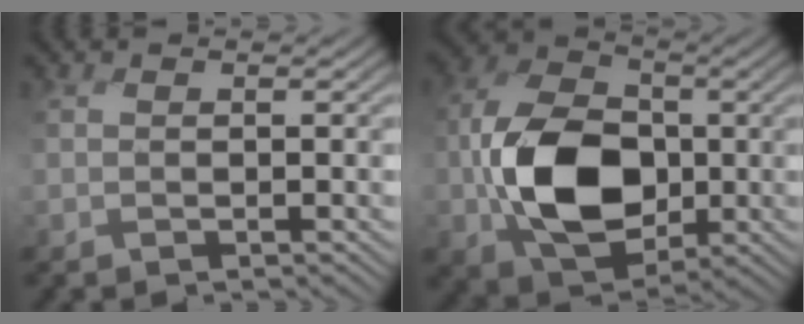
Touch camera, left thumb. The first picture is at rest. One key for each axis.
{"total": 11.8, "fx": -2.1, "fy": 8.3, "fz": 8.2, "tx": -0.169, "ty": -0.005, "tz": -0.051}